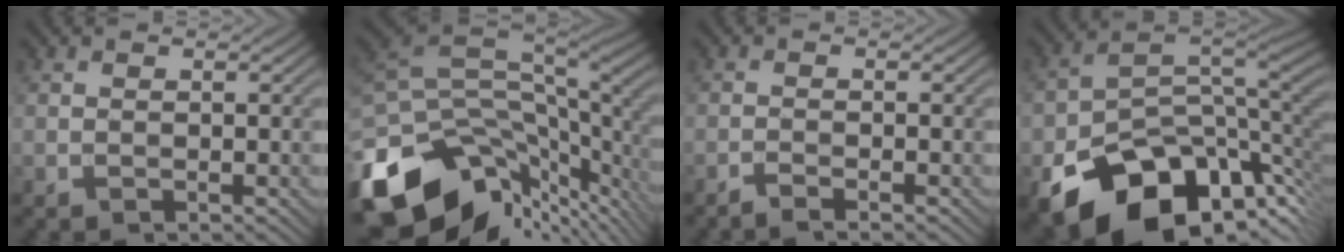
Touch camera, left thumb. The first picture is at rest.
{"total": 15.9, "force": [-6.5, 8.6, 11.7], "torque": [-0.279, -0.024, -0.102]}
{"total": 1.4, "force": [-1.3, -0.1, 0.7], "torque": [-0.012, 0.005, -0.031]}
{"total": 16.6, "force": [-7.4, 10.8, 10.2], "torque": [-0.187, -0.053, -0.103]}